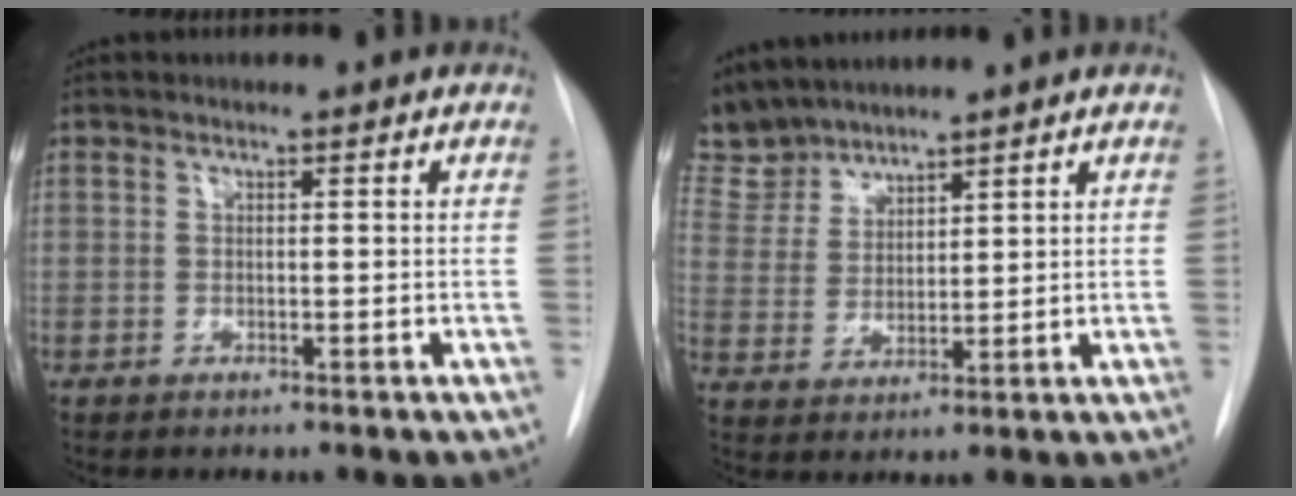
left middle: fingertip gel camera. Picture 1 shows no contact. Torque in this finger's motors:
{"motor_torque": [1.12, -1.02, 0.37, -0.01]}